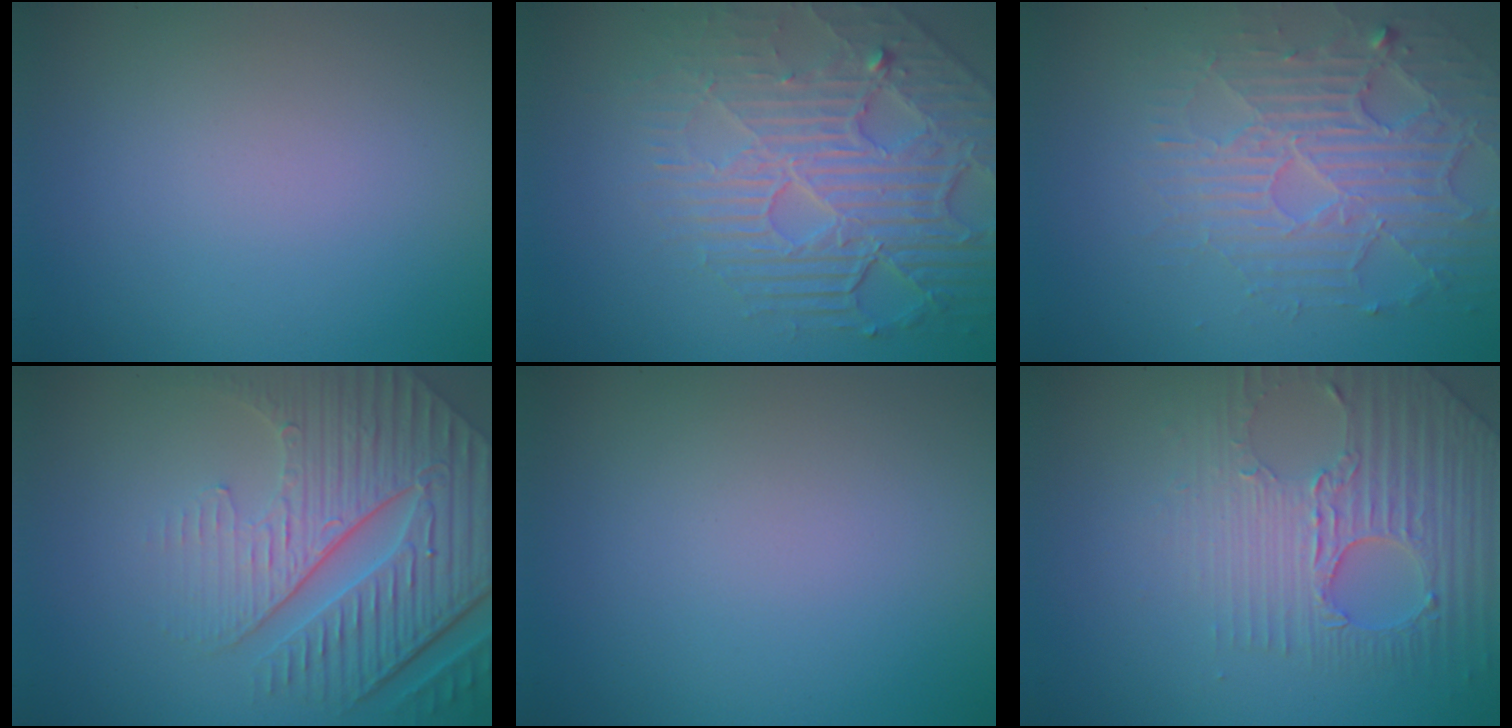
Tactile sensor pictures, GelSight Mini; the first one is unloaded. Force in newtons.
{"total": 6.5, "press": 5.3, "slide": 3.9}
{"total": 4.6, "press": 4.1, "slide": 2.1}
{"total": 8.7, "press": 6.1, "slide": 6.1}
{"total": 0.0}
{"total": 4.0, "press": 3.8, "slide": 1.2}